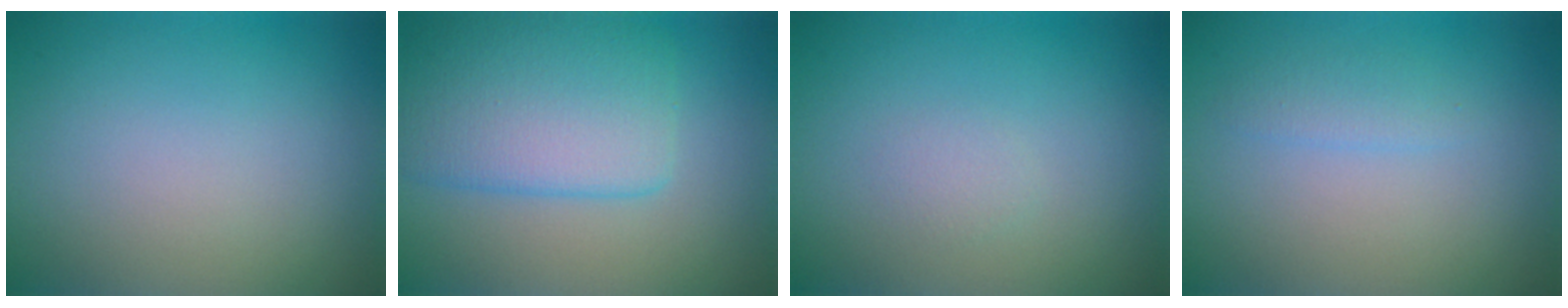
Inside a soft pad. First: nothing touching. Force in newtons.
{"total": 6.5, "press": 6.5, "slide": 0.1}
{"total": 0.7, "press": 0.7, "slide": 0.0}
{"total": 1.2, "press": 1.2, "slide": 0.1}